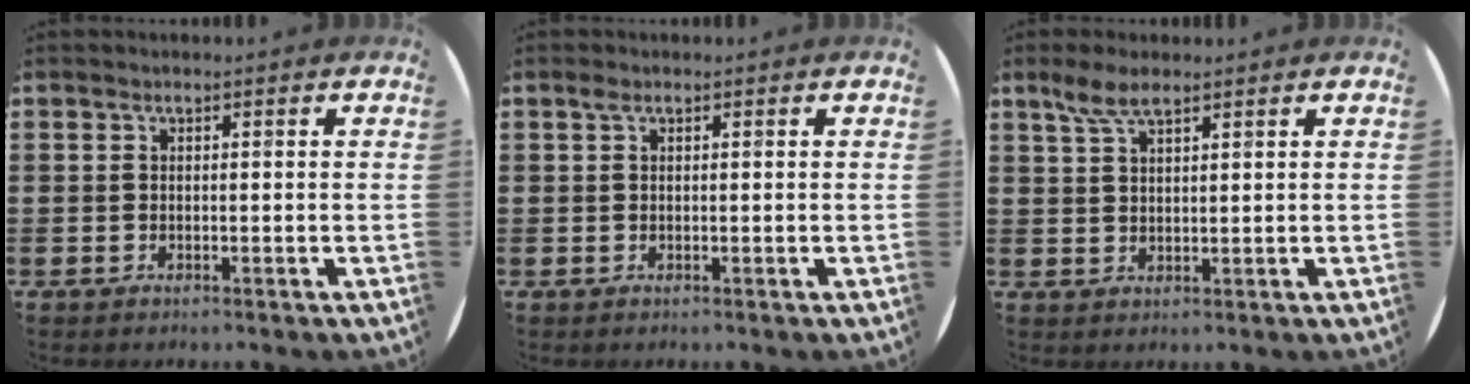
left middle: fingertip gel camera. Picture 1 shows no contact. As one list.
[{"total": 0.6, "force": [0.3, 0.3, 0.4], "torque": [-0.009, 0.002, 0.006]}, {"total": 4.1, "force": [2.9, 1.2, 2.6], "torque": [-0.057, 0.005, 0.052]}]